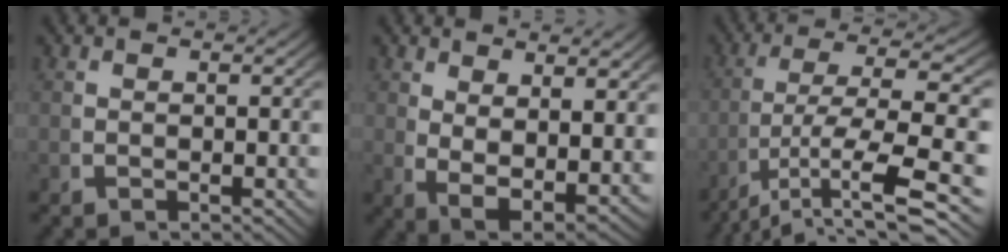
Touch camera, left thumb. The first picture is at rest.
{"total": 7.9, "force": [-1.1, 5.4, 5.6], "torque": [-0.117, -0.052, 0.009]}
{"total": 9.2, "force": [-2.6, 3.7, 7.9], "torque": [-0.157, -0.036, -0.016]}